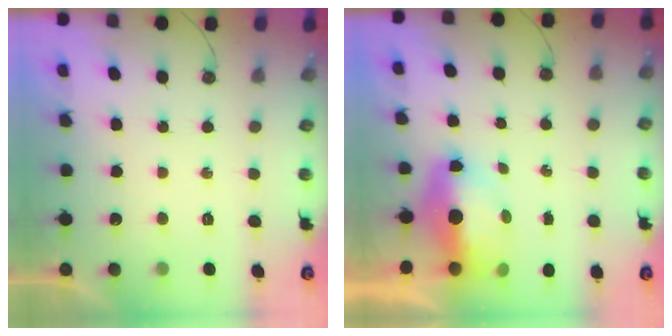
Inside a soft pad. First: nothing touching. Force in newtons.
{"total": 8.4, "press": 8.3, "slide": 1.6}